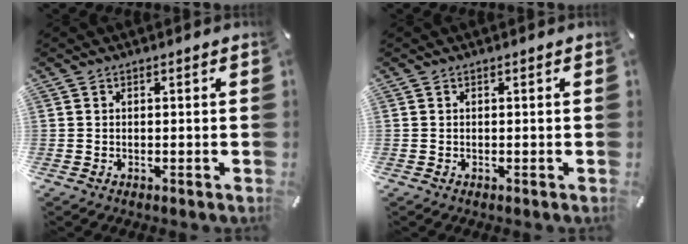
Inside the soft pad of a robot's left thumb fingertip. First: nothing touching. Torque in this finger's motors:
{"motor_torque": [-0.23, -0.17, -0.02, 0.11, -0.01]}